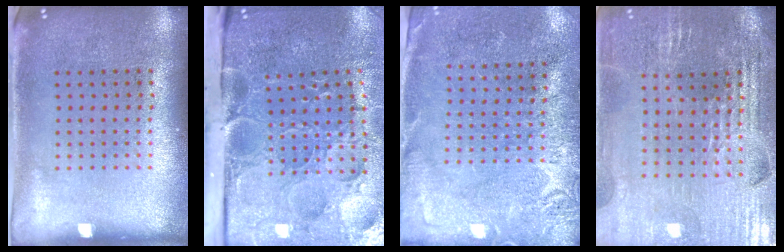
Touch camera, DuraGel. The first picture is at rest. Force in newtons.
{"total": 5.5, "press": 4.2, "slide": 3.5}
{"total": 2.8, "press": 2.6, "slide": 0.9}
{"total": 3.1, "press": 3.1, "slide": 0.3}